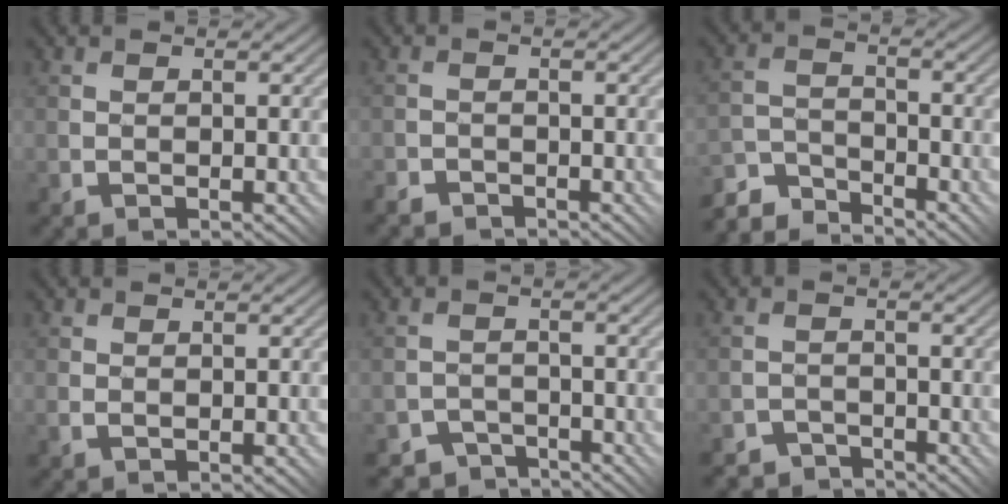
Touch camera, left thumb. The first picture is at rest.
{"total": 2.3, "force": [-2.1, 0.7, 0.0], "torque": [0.002, 0.011, -0.043]}
{"total": 5.5, "force": [-5.2, 1.4, 1.1], "torque": [-0.024, 0.005, -0.110]}
{"total": 1.2, "force": [0.0, 1.0, 0.6], "torque": [-0.008, 0.001, 0.002]}
{"total": 3.2, "force": [-2.9, 1.3, -0.1], "torque": [0.009, 0.003, -0.052]}
{"total": 2.8, "force": [-2.7, 0.8, -0.4], "torque": [0.018, 0.012, -0.050]}